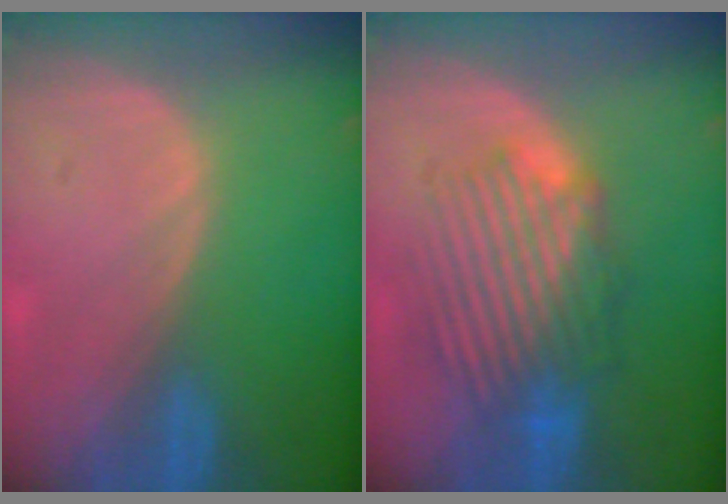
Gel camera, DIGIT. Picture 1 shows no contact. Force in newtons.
{"total": 8.6, "press": 8.2, "slide": 2.6}